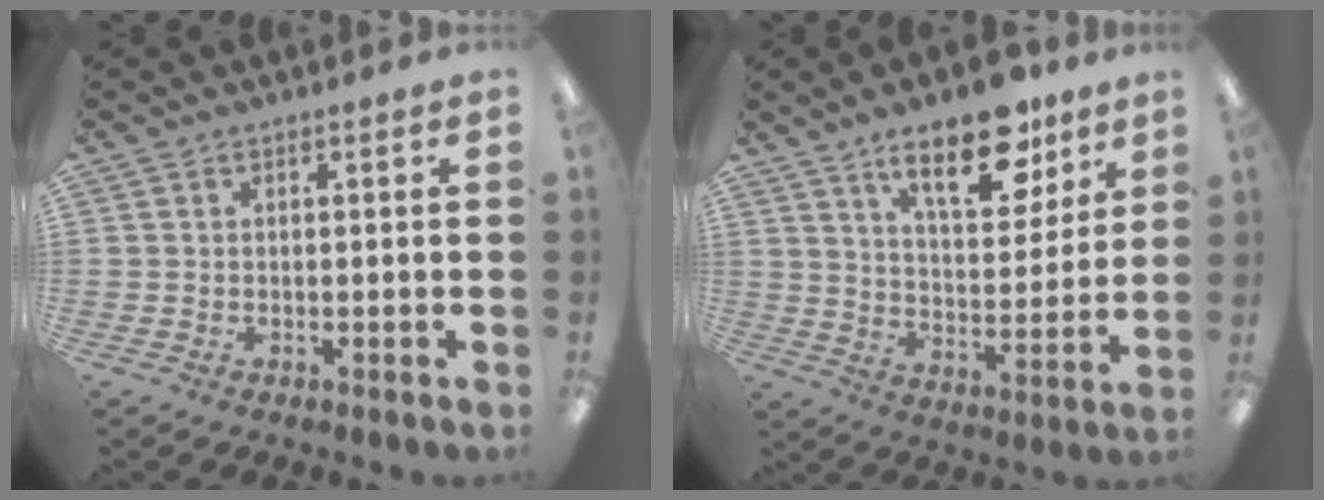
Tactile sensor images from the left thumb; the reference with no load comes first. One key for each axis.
{"total": 16.4, "fx": 10.8, "fy": 6.9, "fz": 10.2, "tx": -0.148, "ty": -0.047, "tz": 0.180}